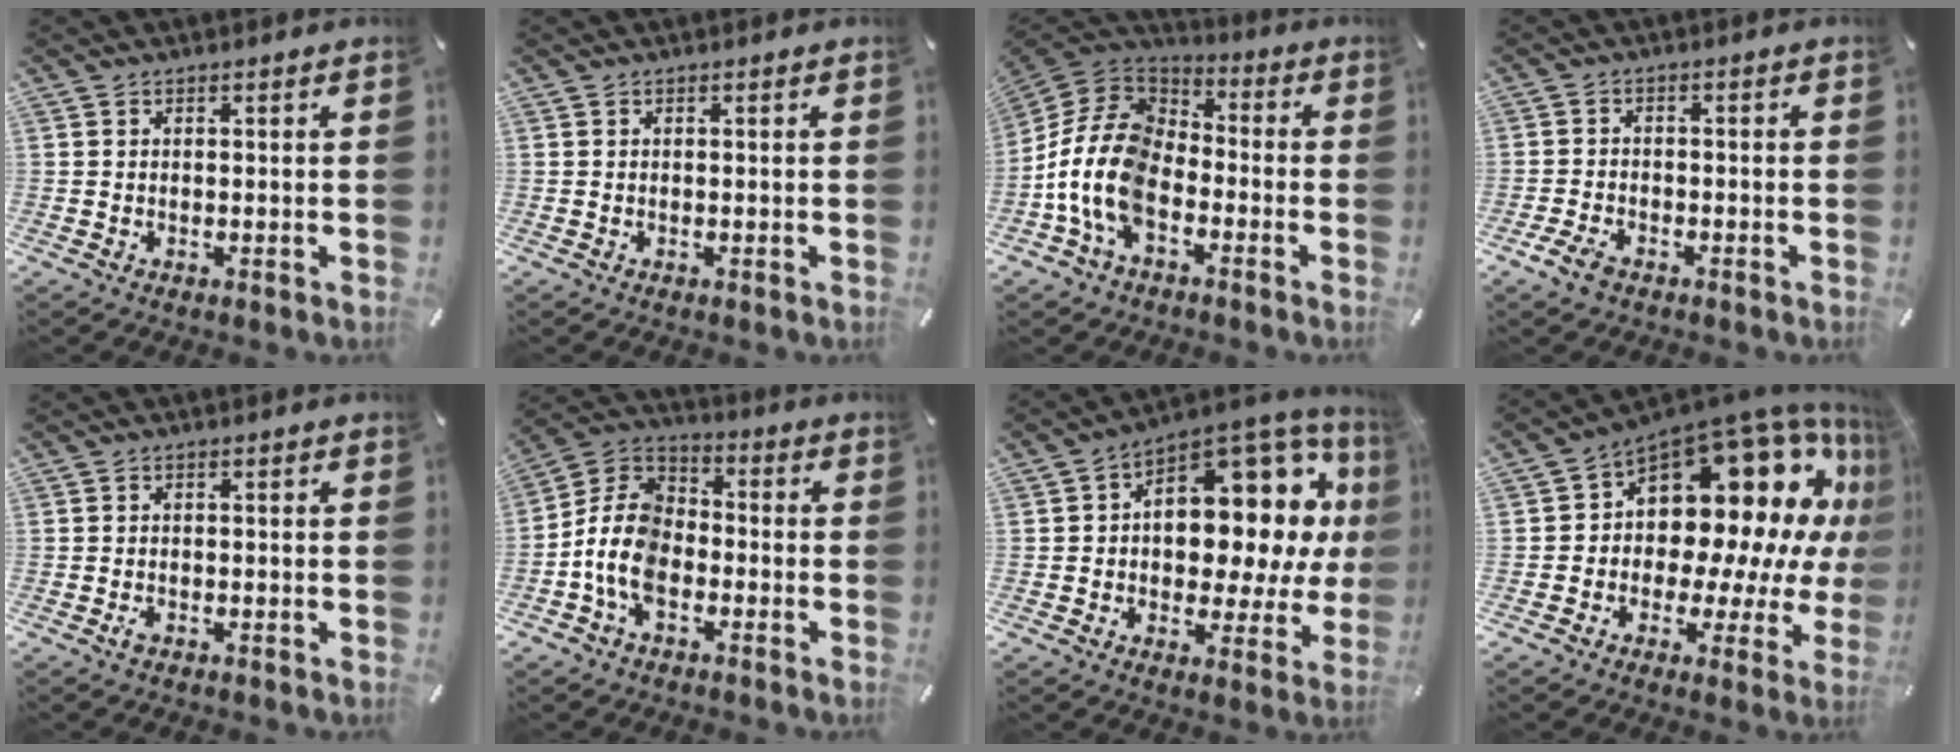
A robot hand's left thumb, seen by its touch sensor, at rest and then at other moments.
{"total": 0.0}
{"total": 14.9, "force": [-6.5, 9.7, 9.3], "torque": [-0.221, 0.025, -0.131]}
{"total": 4.0, "force": [-2.6, 2.1, 2.0], "torque": [-0.051, 0.009, -0.054]}
{"total": 1.6, "force": [-0.8, 0.8, 1.1], "torque": [-0.027, -0.001, -0.017]}
{"total": 11.2, "force": [-4.8, 7.7, 6.6], "torque": [-0.167, 0.015, -0.098]}
{"total": 13.3, "force": [4.3, 8.7, 9.1], "torque": [-0.097, -0.068, 0.068]}
{"total": 19.7, "force": [8.0, 12.4, 13.0], "torque": [-0.172, -0.089, 0.145]}